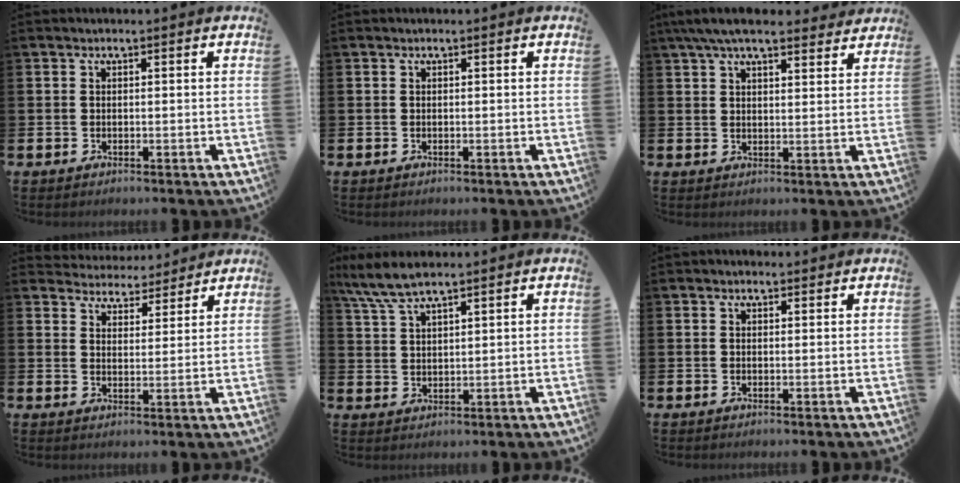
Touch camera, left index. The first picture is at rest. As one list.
[{"total": 0.0}, {"total": 6.5, "force": [5.8, 1.4, 2.6], "torque": [-0.062, -0.014, 0.106]}, {"total": 4.4, "force": [4.3, 1.1, -0.4], "torque": [-0.003, -0.033, 0.074]}, {"total": 6.3, "force": [5.4, 0.9, 3.1], "torque": [-0.073, -0.013, 0.099]}, {"total": 0.9, "force": [0.8, 0.4, 0.2], "torque": [0.010, -0.001, 0.010]}]